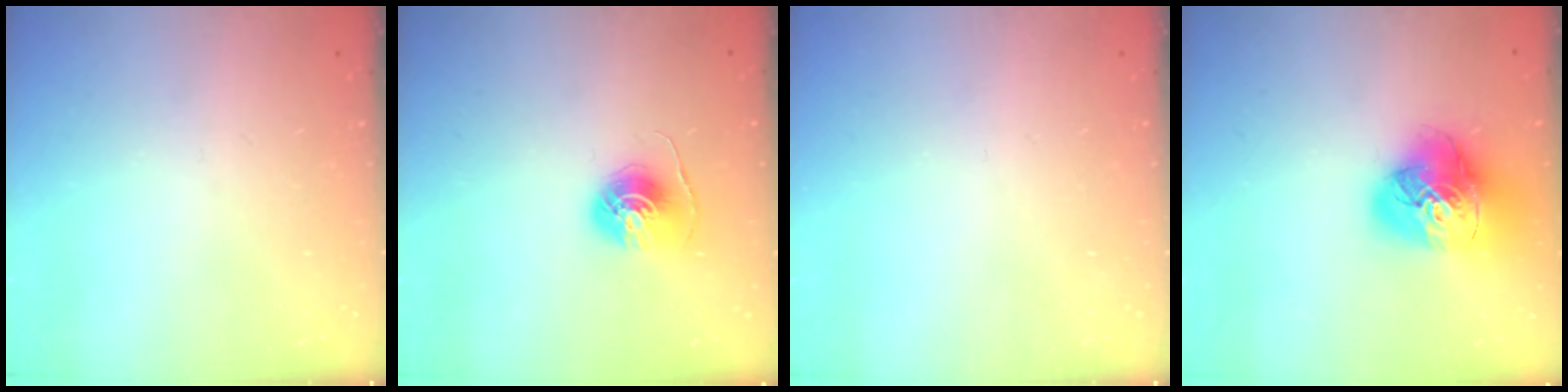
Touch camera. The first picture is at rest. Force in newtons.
{"total": 7.1, "press": 7.1, "slide": 0.4}
{"total": 0.0}
{"total": 17.3, "press": 17.2, "slide": 2.0}